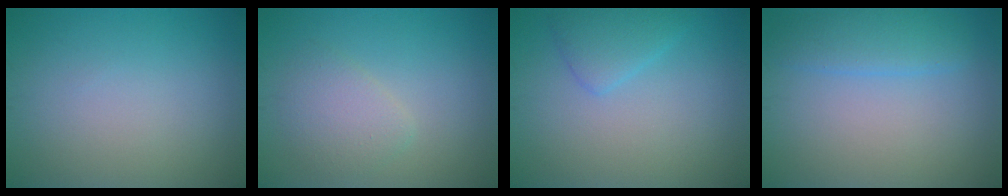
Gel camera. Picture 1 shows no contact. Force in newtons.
{"total": 2.5, "press": 2.5, "slide": 0.1}
{"total": 2.3, "press": 2.3, "slide": 0.2}
{"total": 2.8, "press": 2.8, "slide": 0.3}